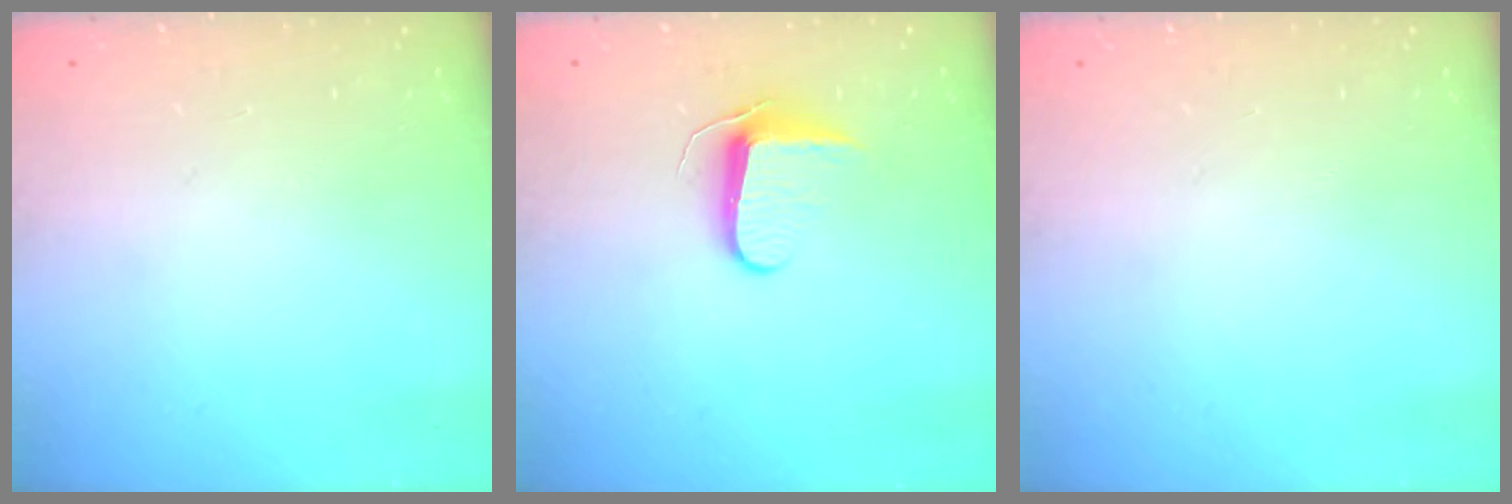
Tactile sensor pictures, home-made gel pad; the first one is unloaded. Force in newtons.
{"total": 7.7, "press": 7.6, "slide": 0.8}
{"total": 0.0}